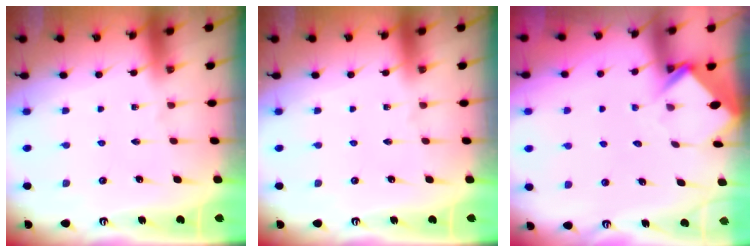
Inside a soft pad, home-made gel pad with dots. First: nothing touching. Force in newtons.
{"total": 0.0}
{"total": 4.0, "press": 4.0, "slide": 0.2}